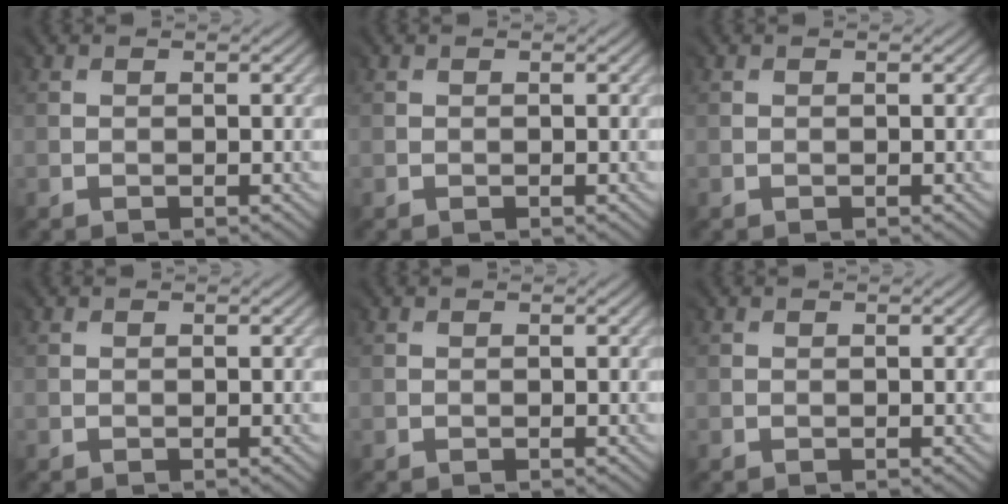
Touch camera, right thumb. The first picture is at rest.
{"total": 0.0}
{"total": 0.0}
{"total": 0.0}
{"total": 0.0}
{"total": 0.0}